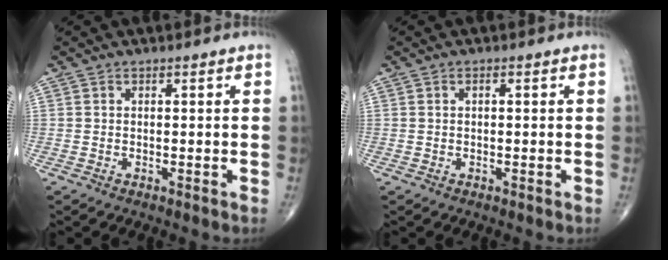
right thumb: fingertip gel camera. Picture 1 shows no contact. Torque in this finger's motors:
{"motor_torque": [-0.53, 0.44, -0.21, -0.36, 0.04]}